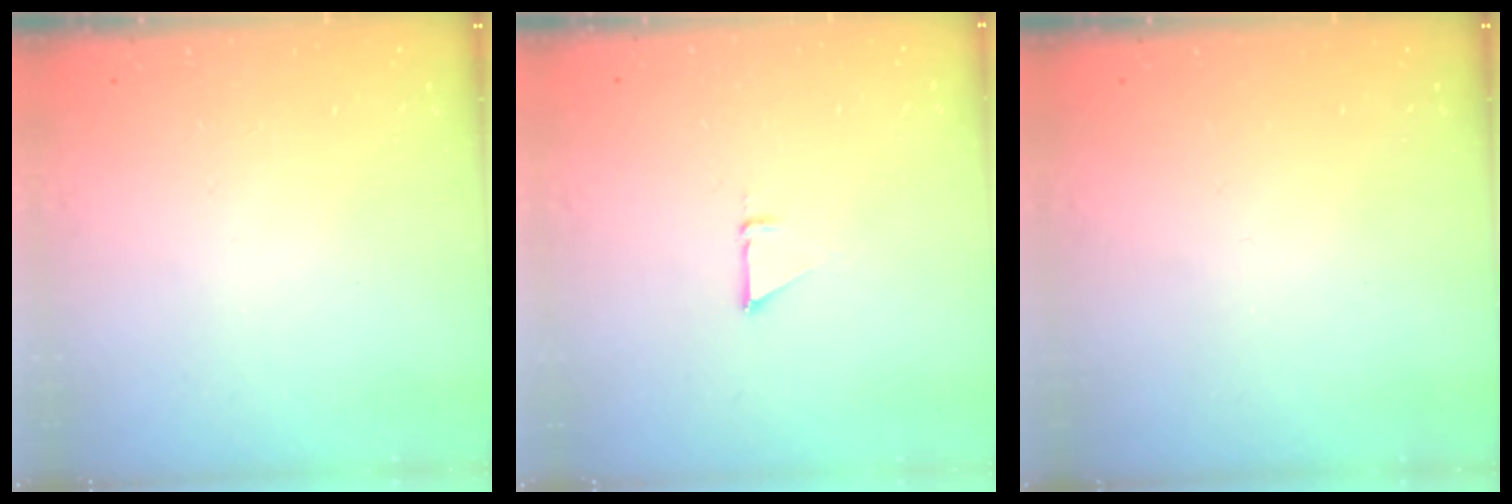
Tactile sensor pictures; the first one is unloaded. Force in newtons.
{"total": 2.5, "press": 2.5, "slide": 0.1}
{"total": 0.0}